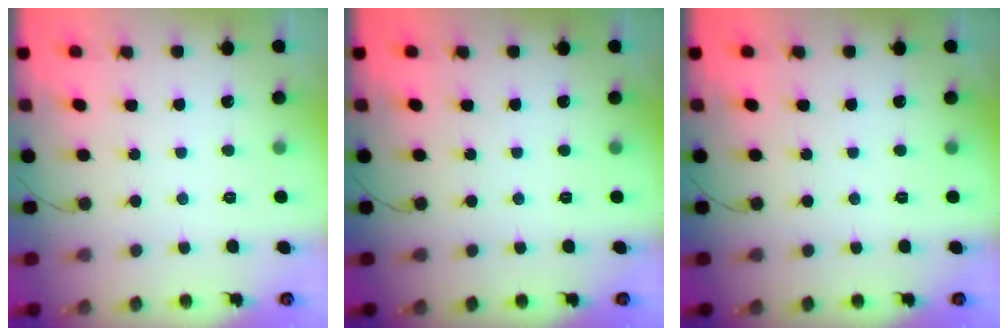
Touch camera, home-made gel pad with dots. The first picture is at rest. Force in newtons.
{"total": 0.0}
{"total": 0.0}